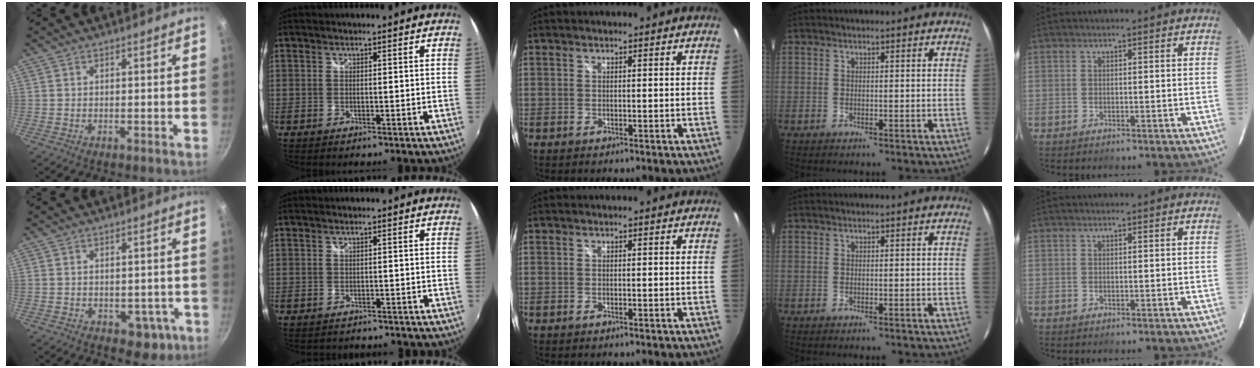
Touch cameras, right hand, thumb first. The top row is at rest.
{"thumb": {"total": 5.4, "force": [-1.8, 3.8, 3.3], "torque": [-0.012, 0.017, -0.008]}, "index": {"total": 1.8, "force": [-1.5, 1.0, 0.1], "torque": [-0.004, -0.001, -0.020]}}